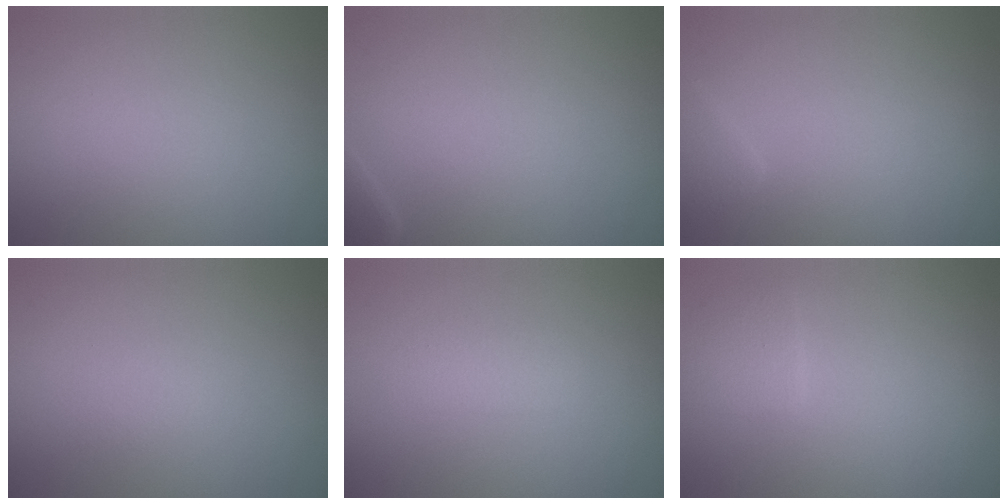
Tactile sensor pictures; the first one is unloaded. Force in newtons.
{"total": 1.2, "press": 1.2, "slide": 0.1}
{"total": 1.4, "press": 1.4, "slide": 0.1}
{"total": 0.6, "press": 0.6, "slide": 0.1}
{"total": 1.3, "press": 1.3, "slide": 0.1}
{"total": 1.6, "press": 1.6, "slide": 0.1}